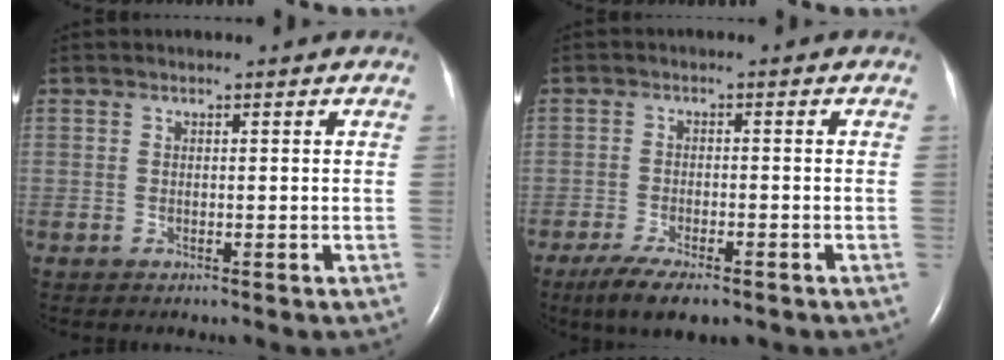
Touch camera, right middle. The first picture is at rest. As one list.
[{"total": 7.2, "force": [-5.1, 1.9, 4.7], "torque": [-0.082, -0.015, -0.079]}]